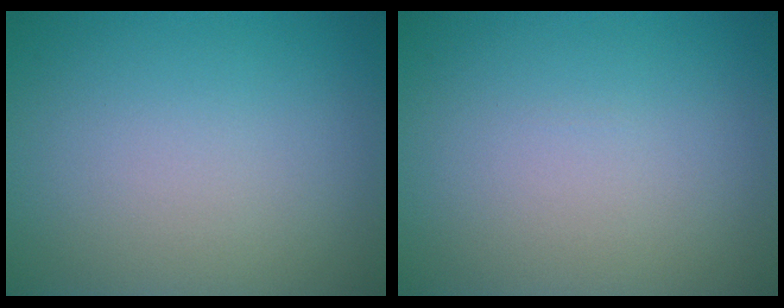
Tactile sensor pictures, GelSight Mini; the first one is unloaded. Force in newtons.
{"total": 0.0}